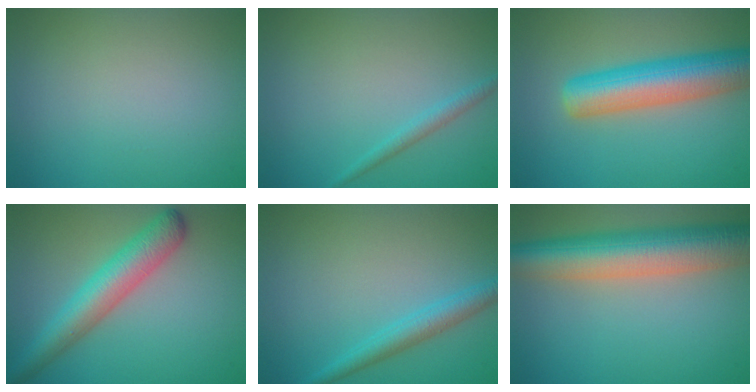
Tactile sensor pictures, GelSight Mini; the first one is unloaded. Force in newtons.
{"total": 1.3, "press": 1.3, "slide": 0.0}
{"total": 7.8, "press": 7.8, "slide": 0.2}
{"total": 5.6, "press": 5.6, "slide": 0.1}
{"total": 2.7, "press": 2.7, "slide": 0.2}
{"total": 9.5, "press": 9.5, "slide": 0.7}